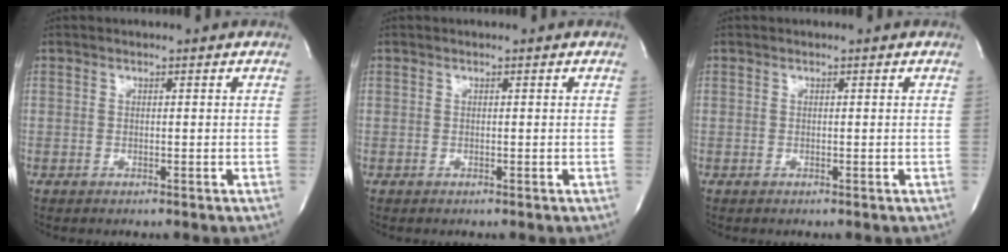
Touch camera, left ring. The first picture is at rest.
{"total": 0.0}
{"total": 0.0}